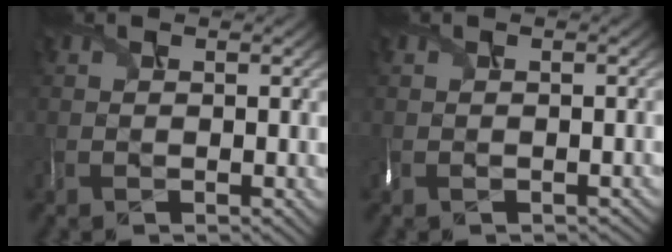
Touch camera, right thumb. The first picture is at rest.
{"total": 1.3, "force": [-0.2, -0.4, -1.2], "torque": [0.015, 0.000, -0.008]}